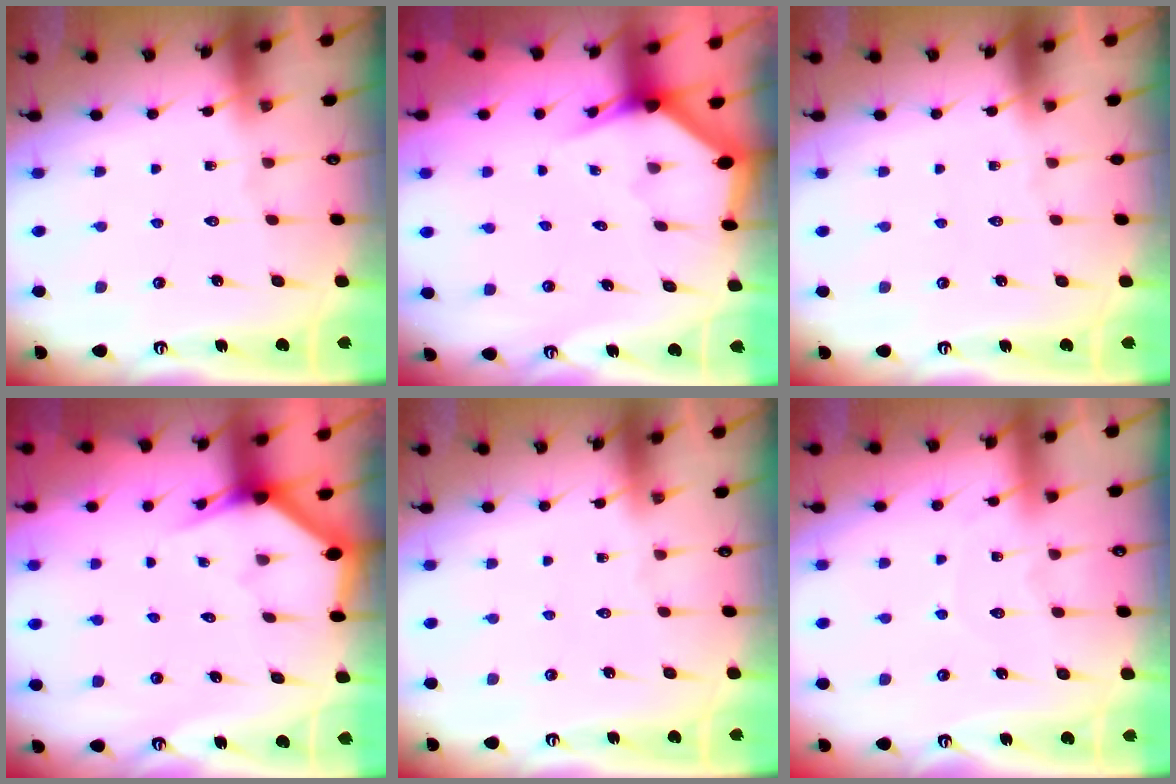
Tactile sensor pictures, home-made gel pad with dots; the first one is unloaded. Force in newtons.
{"total": 2.8, "press": 2.8, "slide": 0.2}
{"total": 0.0}
{"total": 2.8, "press": 2.8, "slide": 0.1}
{"total": 0.0}
{"total": 4.5, "press": 4.5, "slide": 0.5}